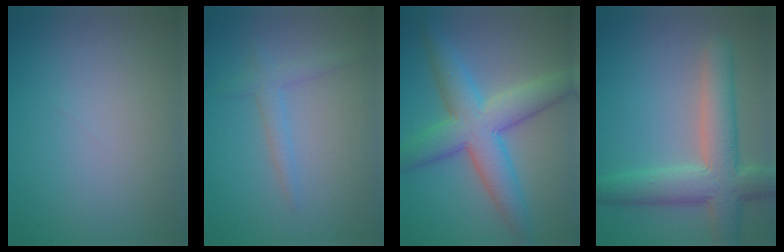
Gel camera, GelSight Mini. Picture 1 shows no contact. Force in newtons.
{"total": 1.8, "press": 1.8, "slide": 0.1}
{"total": 7.7, "press": 7.7, "slide": 0.2}
{"total": 6.9, "press": 6.9, "slide": 0.7}